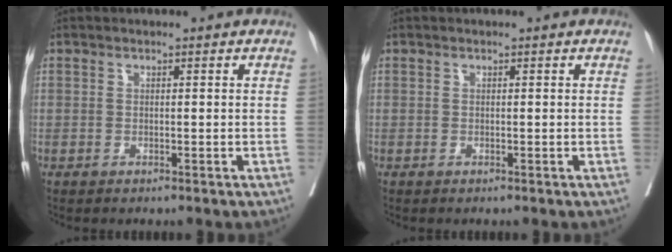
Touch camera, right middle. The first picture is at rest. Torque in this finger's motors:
{"motor_torque": [0.00, 0.27, -0.01, 0.00]}